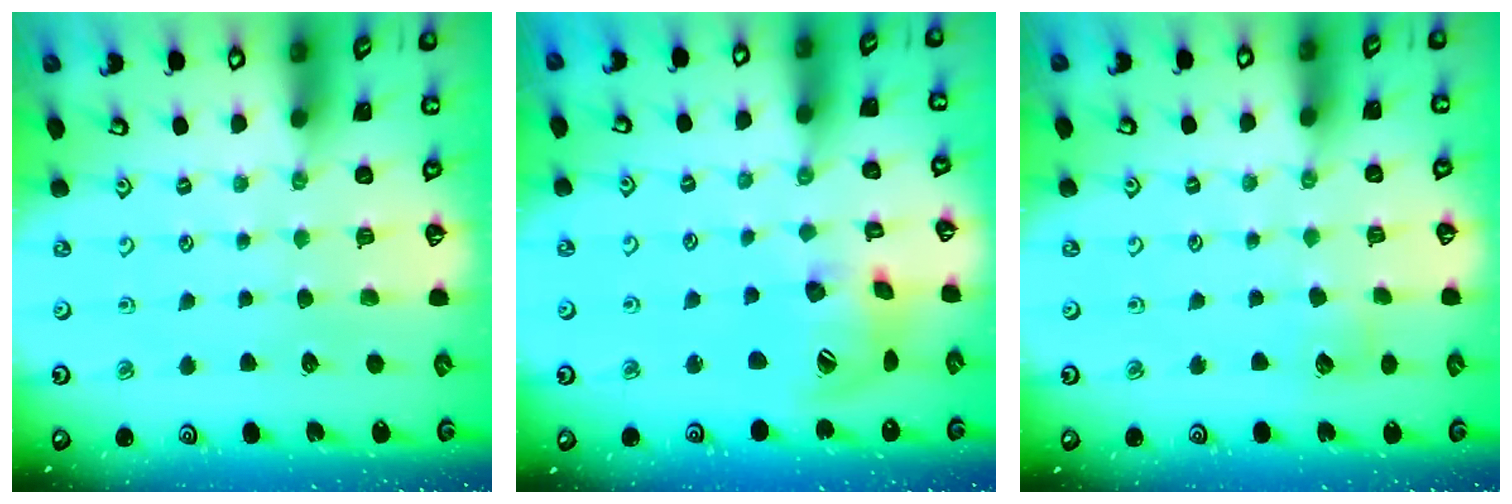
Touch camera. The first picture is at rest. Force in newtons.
{"total": 16.9, "press": 16.8, "slide": 2.2}
{"total": 5.6, "press": 5.6, "slide": 0.6}